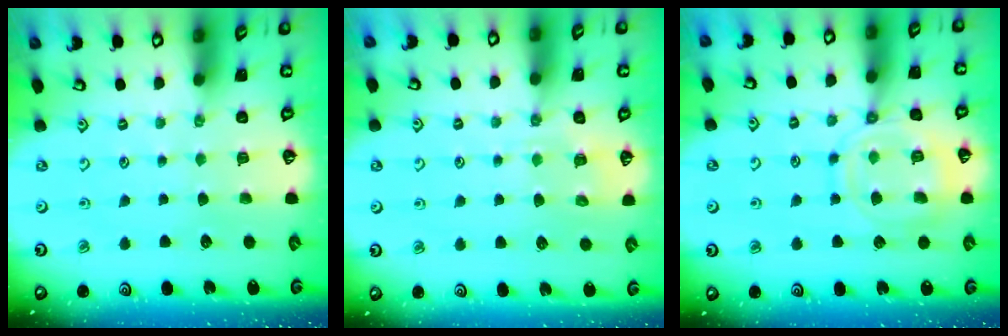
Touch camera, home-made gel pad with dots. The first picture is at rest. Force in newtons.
{"total": 4.8, "press": 4.8, "slide": 0.7}
{"total": 11.9, "press": 11.9, "slide": 0.7}